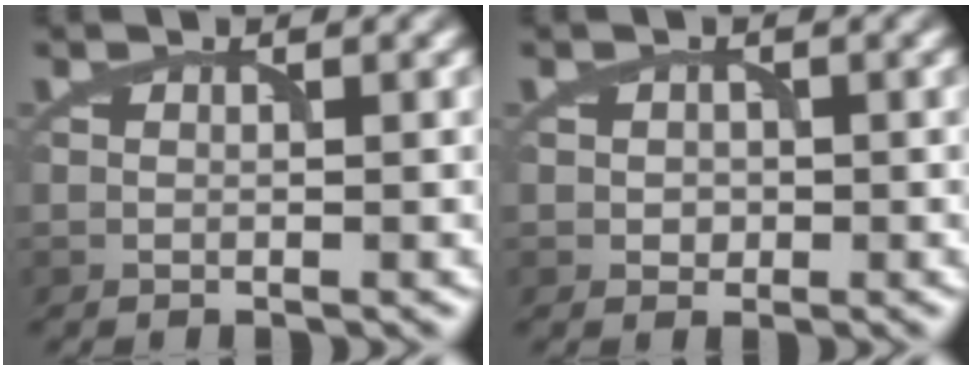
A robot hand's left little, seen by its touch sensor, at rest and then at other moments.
{"total": 1.0, "force": [0.0, 0.9, 0.4], "torque": [-0.006, -0.003, -0.001]}